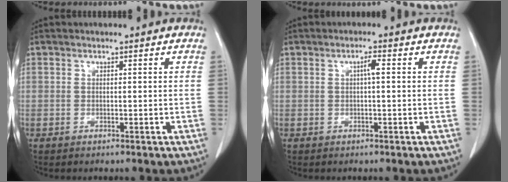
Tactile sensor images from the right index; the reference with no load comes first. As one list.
[{"total": 1.6, "force": [0.2, 0.1, 1.6], "torque": [-0.028, 0.004, 0.003]}]